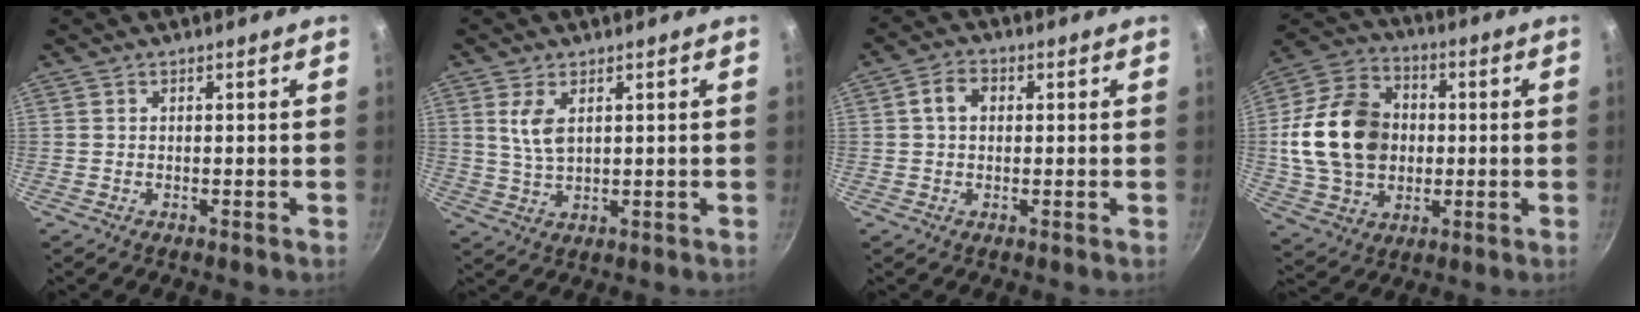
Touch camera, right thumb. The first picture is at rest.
{"total": 5.2, "force": [1.8, 2.6, 4.1], "torque": [-0.079, -0.013, 0.040]}
{"total": 4.2, "force": [0.7, 3.1, 2.7], "torque": [-0.039, 0.011, 0.005]}
{"total": 19.6, "force": [0.6, 15.1, 12.5], "torque": [-0.208, 0.020, 0.012]}